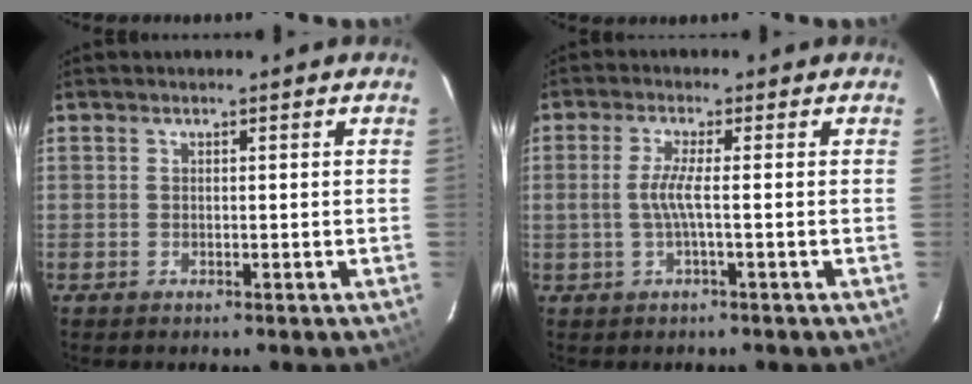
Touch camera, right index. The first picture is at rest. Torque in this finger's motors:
{"motor_torque": [-0.04, 0.04, 0.01, 0.04]}